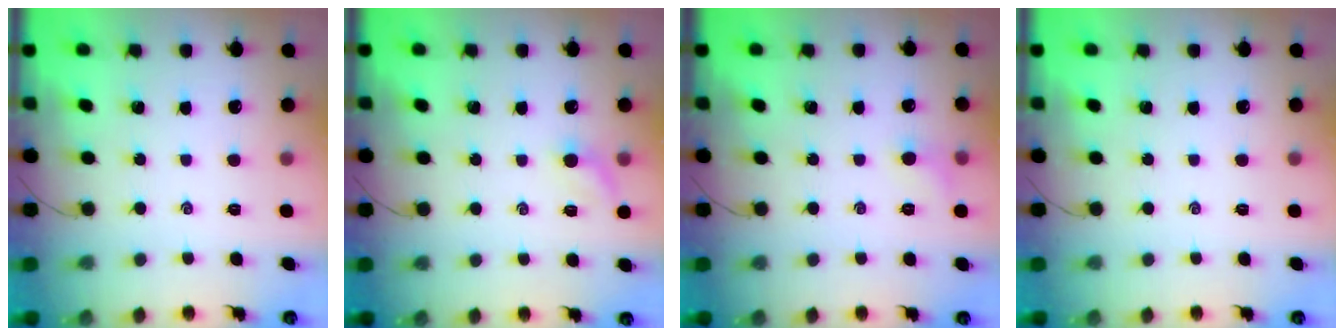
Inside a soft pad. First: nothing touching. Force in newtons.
{"total": 4.8, "press": 4.7, "slide": 1.2}
{"total": 4.7, "press": 4.4, "slide": 1.5}
{"total": 0.0}